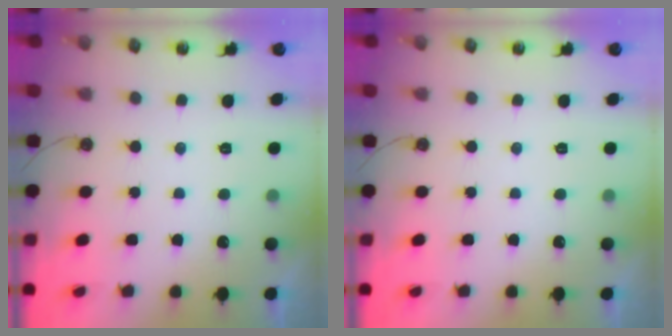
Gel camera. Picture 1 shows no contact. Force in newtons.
{"total": 0.0}